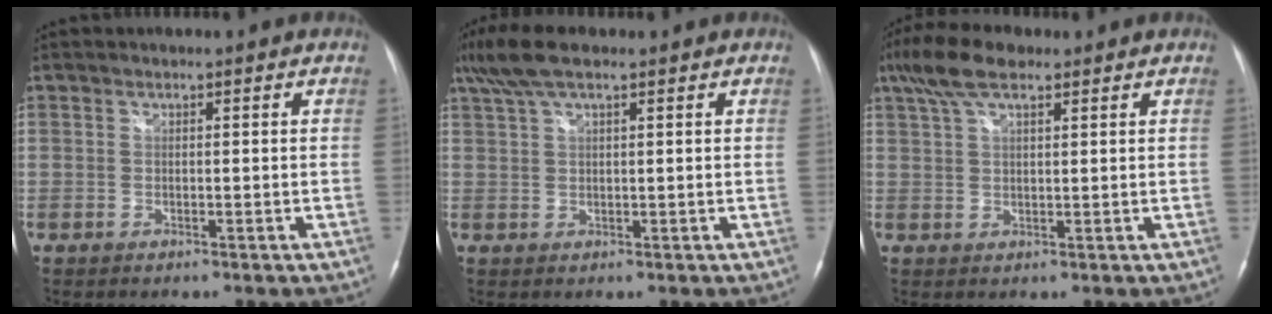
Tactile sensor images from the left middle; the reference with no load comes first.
{"total": 6.4, "force": [4.4, 1.6, 4.4], "torque": [-0.099, 0.030, 0.084]}
{"total": 7.4, "force": [4.8, 2.4, 5.0], "torque": [-0.108, 0.028, 0.090]}